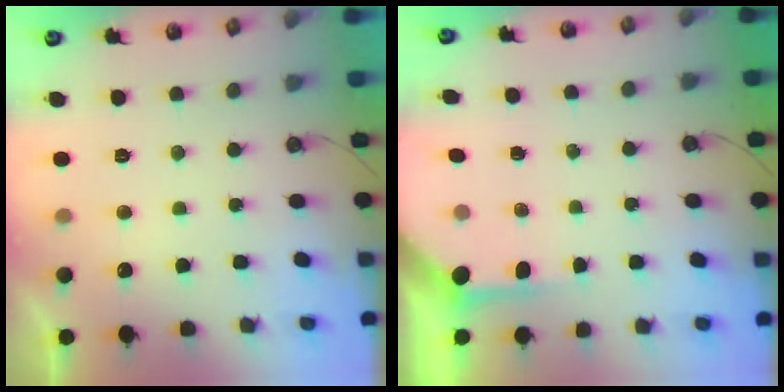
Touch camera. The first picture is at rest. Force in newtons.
{"total": 3.6, "press": 3.6, "slide": 0.5}